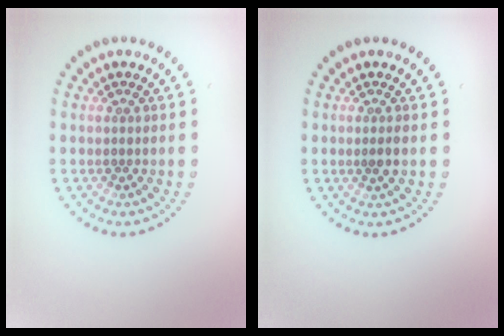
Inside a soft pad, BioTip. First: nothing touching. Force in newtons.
{"total": 1.3, "press": 1.1, "slide": 0.6}